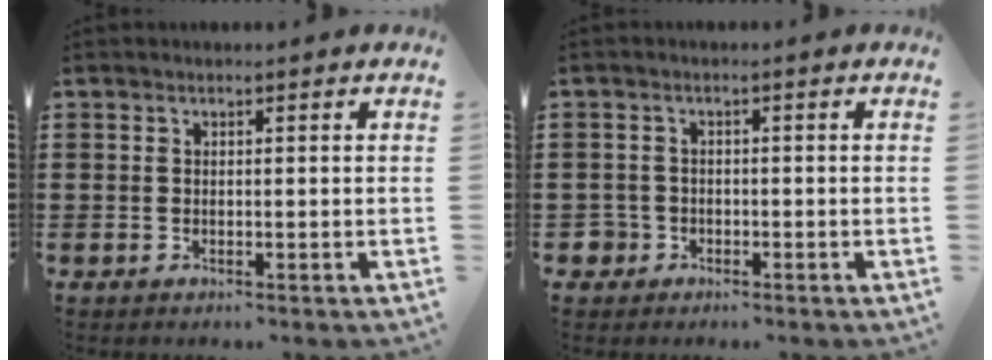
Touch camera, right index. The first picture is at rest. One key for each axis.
{"total": 2.1, "fx": -1.3, "fy": 1.7, "fz": 0.3, "tx": -0.017, "ty": -0.002, "tz": -0.031}